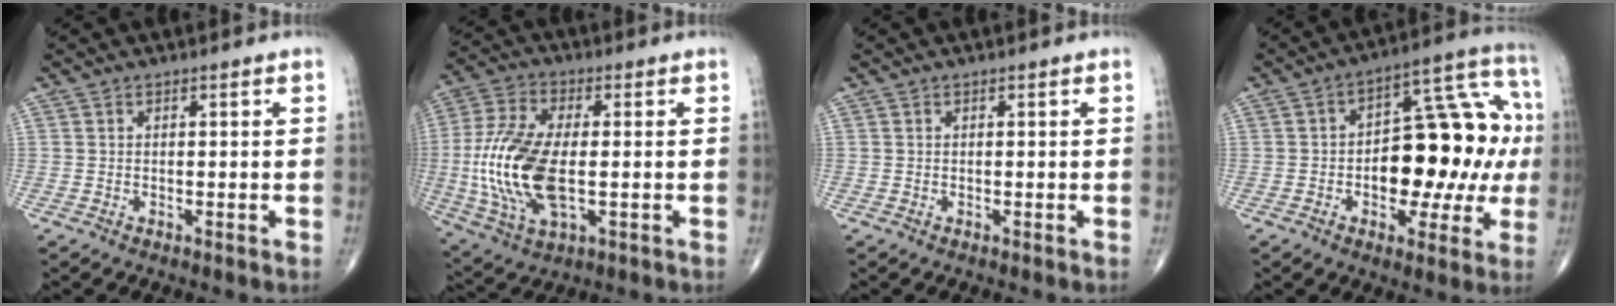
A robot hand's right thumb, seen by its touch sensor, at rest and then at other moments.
{"total": 17.7, "force": [-1.6, 8.4, 15.5], "torque": [-0.341, -0.002, -0.026]}
{"total": 0.0}
{"total": 20.6, "force": [-1.2, 11.1, 17.3], "torque": [-0.193, 0.042, -0.012]}